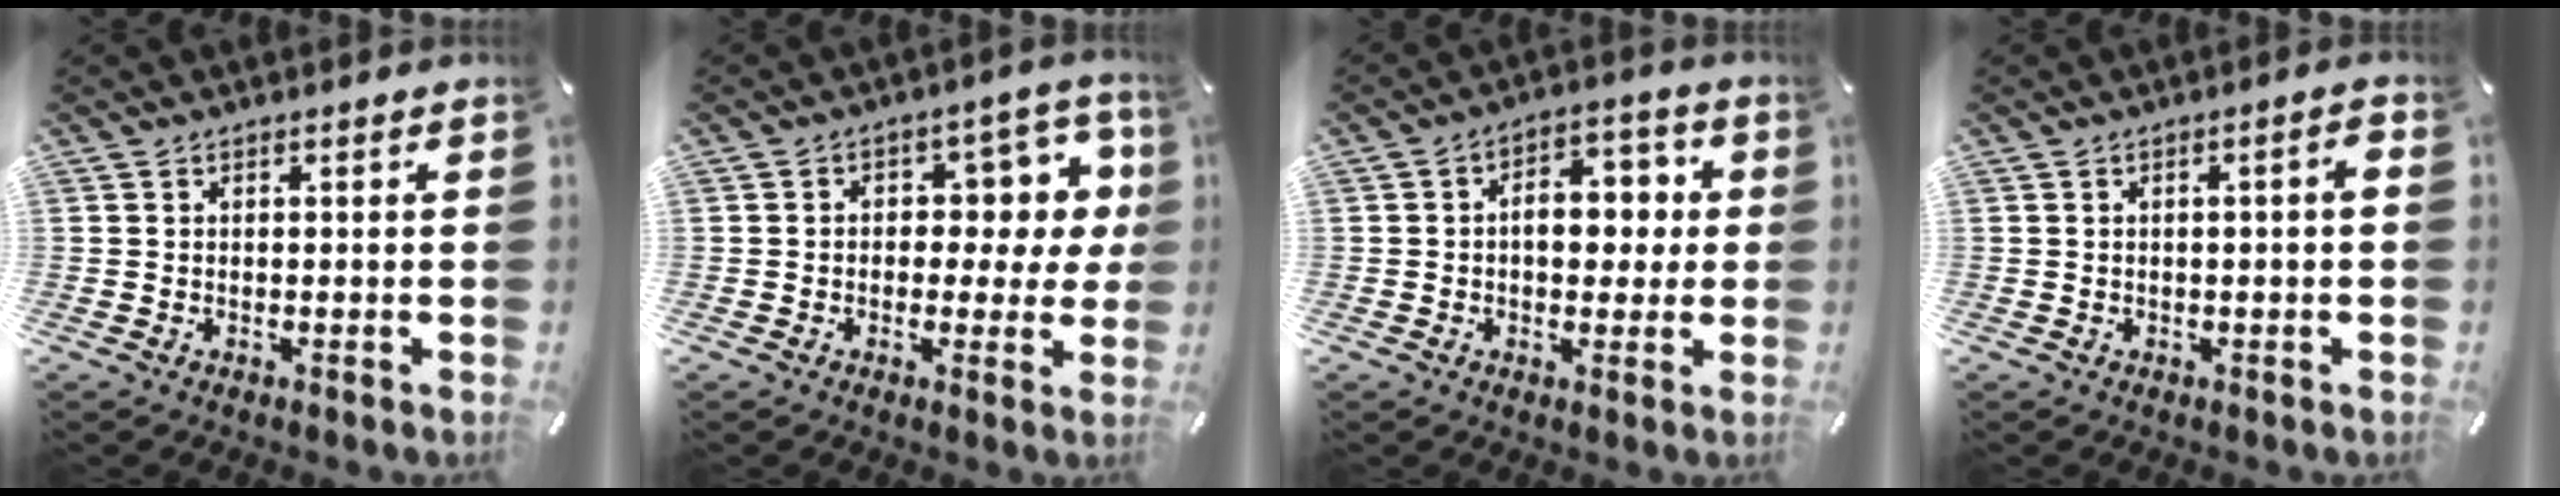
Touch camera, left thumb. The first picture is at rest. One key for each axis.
{"total": 9.9, "fx": 1.9, "fy": 6.1, "fz": 7.6, "tx": -0.092, "ty": -0.009, "tz": 0.027}
{"total": 9.3, "fx": 0.3, "fy": 6.2, "fz": 6.9, "tx": -0.083, "ty": 0.003, "tz": -0.002}
{"total": 2.7, "fx": -0.1, "fy": 0.2, "fz": 2.7, "tx": -0.046, "ty": 0.001, "tz": -0.002}